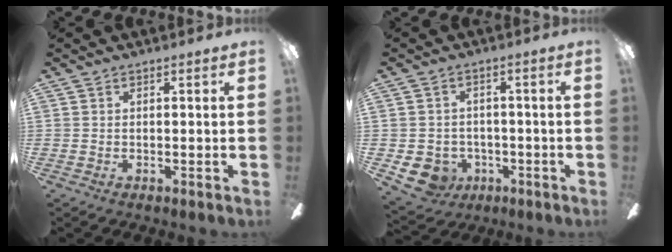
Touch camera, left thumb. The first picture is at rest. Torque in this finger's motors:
{"motor_torque": [0.59, 0.74, 0.34, -0.38, 0.00]}